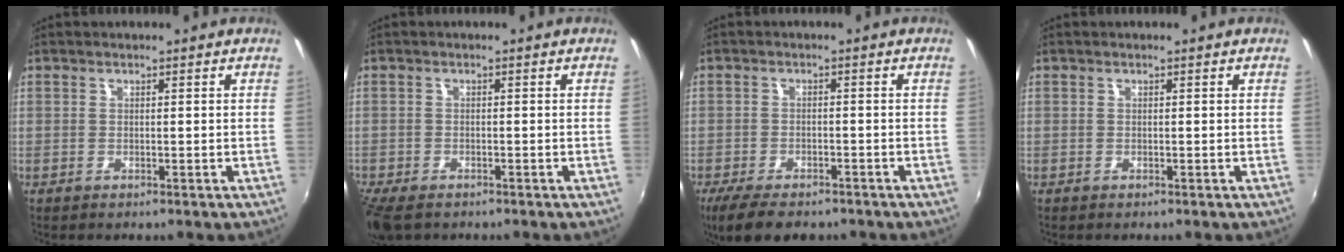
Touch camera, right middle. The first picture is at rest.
{"total": 6.3, "force": [-4.8, 2.6, 3.2], "torque": [-0.085, -0.031, -0.092]}
{"total": 8.5, "force": [-6.6, 3.2, 4.4], "torque": [-0.103, -0.024, -0.114]}
{"total": 0.0}